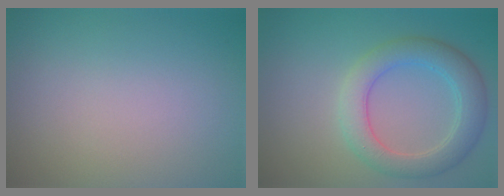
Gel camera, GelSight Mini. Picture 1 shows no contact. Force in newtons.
{"total": 4.6, "press": 4.6, "slide": 0.1}